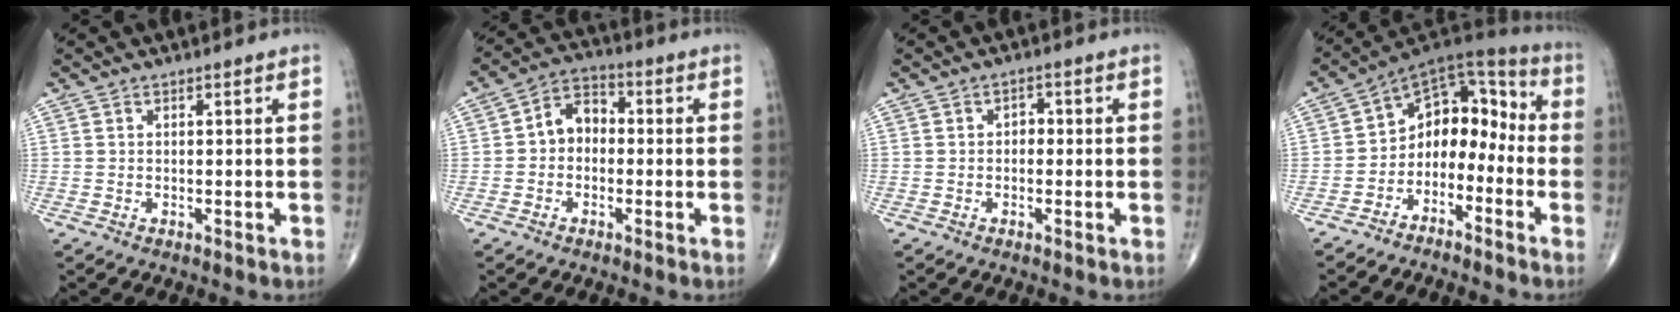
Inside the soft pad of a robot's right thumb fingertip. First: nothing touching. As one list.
[{"total": 6.7, "force": [-0.4, 5.1, 4.2], "torque": [-0.048, 0.026, -0.022]}, {"total": 1.7, "force": [0.0, 1.3, 1.1], "torque": [-0.002, 0.007, -0.007]}, {"total": 12.0, "force": [-4.0, 8.5, 7.5], "torque": [-0.066, 0.091, -0.083]}]